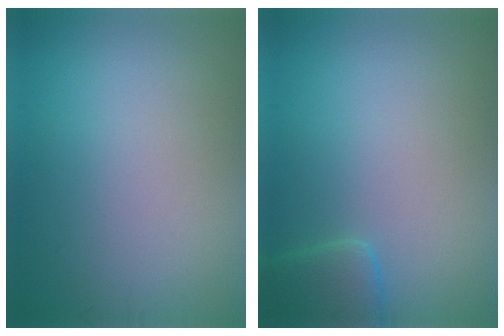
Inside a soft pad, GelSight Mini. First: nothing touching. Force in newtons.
{"total": 2.4, "press": 2.4, "slide": 0.2}